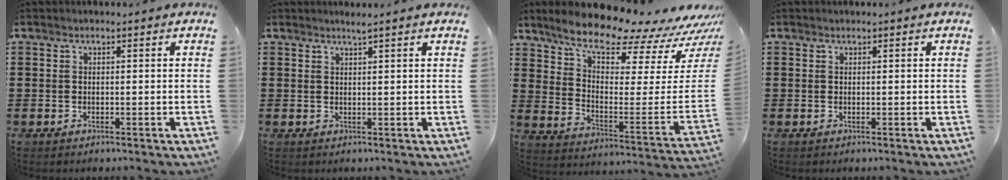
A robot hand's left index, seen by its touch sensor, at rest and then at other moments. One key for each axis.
{"total": 1.4, "fx": 1.2, "fy": -0.3, "fz": 0.6, "tx": -0.012, "ty": -0.001, "tz": 0.023}
{"total": 10.2, "fx": 8.9, "fy": 1.7, "fz": 4.7, "tx": -0.102, "ty": -0.086, "tz": 0.148}
{"total": 0.0}